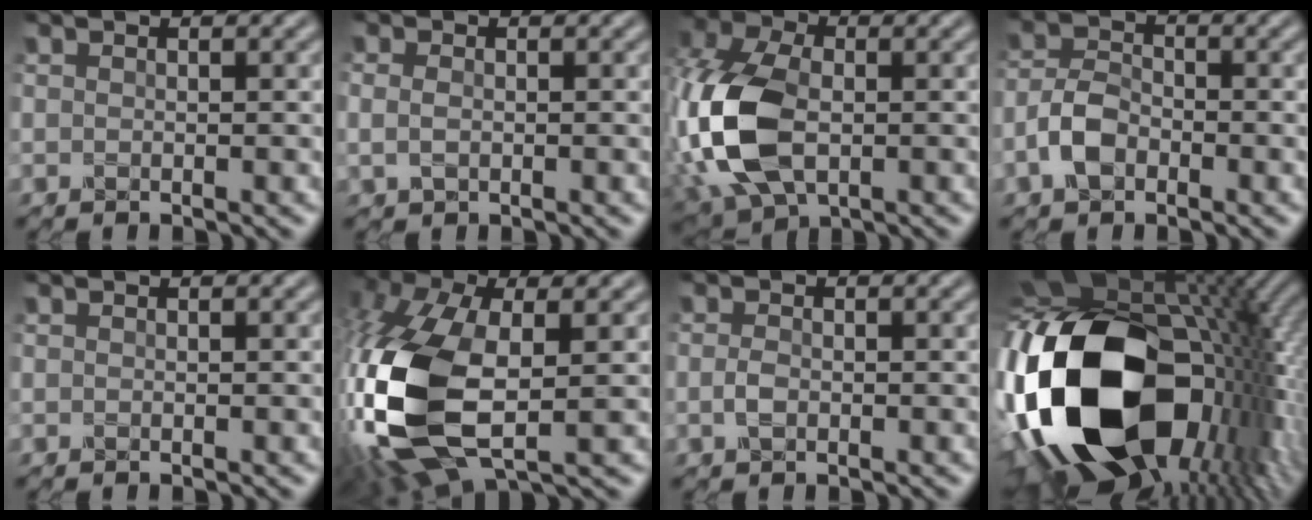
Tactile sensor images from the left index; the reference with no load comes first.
{"total": 1.7, "force": [-0.2, 1.3, 1.2], "torque": [-0.030, 0.000, 0.003]}
{"total": 12.3, "force": [-2.0, 7.9, 9.3], "torque": [-0.239, -0.012, -0.049]}
{"total": 3.5, "force": [-1.8, 2.1, 2.1], "torque": [-0.044, 0.007, -0.045]}
{"total": 0.0}
{"total": 14.2, "force": [-2.7, 7.2, 11.9], "torque": [-0.313, -0.022, -0.050]}
{"total": 1.3, "force": [-0.4, 0.8, 1.0], "torque": [-0.025, 0.000, -0.010]}
{"total": 22.1, "force": [-3.6, 13.8, 16.8], "torque": [-0.358, -0.041, -0.052]}